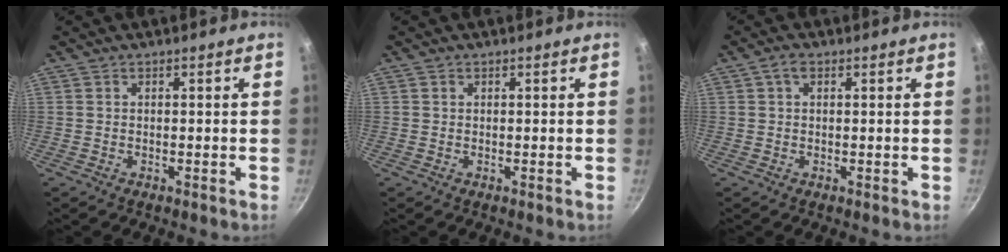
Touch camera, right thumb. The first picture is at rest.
{"total": 0.5, "force": [0.2, 0.4, 0.2], "torque": [-0.002, 0.002, 0.002]}
{"total": 2.0, "force": [0.7, 1.3, 1.4], "torque": [-0.019, 0.000, 0.009]}